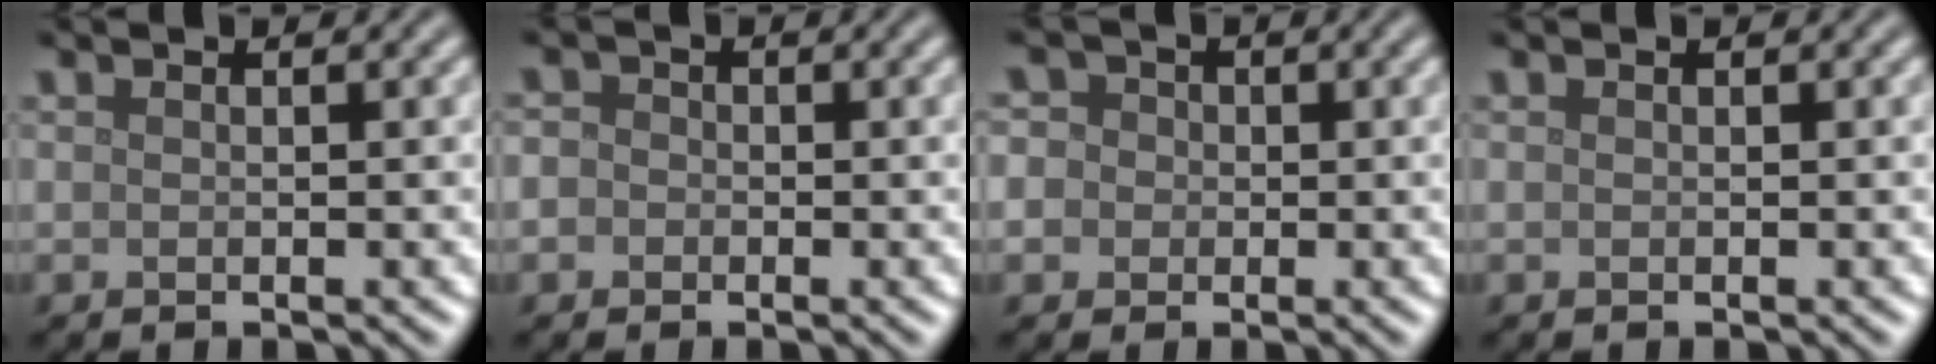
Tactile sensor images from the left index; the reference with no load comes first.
{"total": 2.0, "force": [0.1, 1.9, 0.8], "torque": [0.007, 0.009, -0.023]}
{"total": 5.7, "force": [1.0, 5.1, 2.1], "torque": [-0.035, 0.043, -0.021]}
{"total": 0.0}